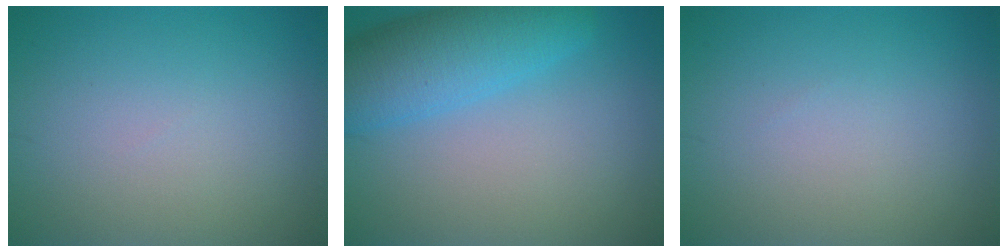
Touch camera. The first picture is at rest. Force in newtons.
{"total": 7.1, "press": 7.1, "slide": 0.3}
{"total": 0.0}